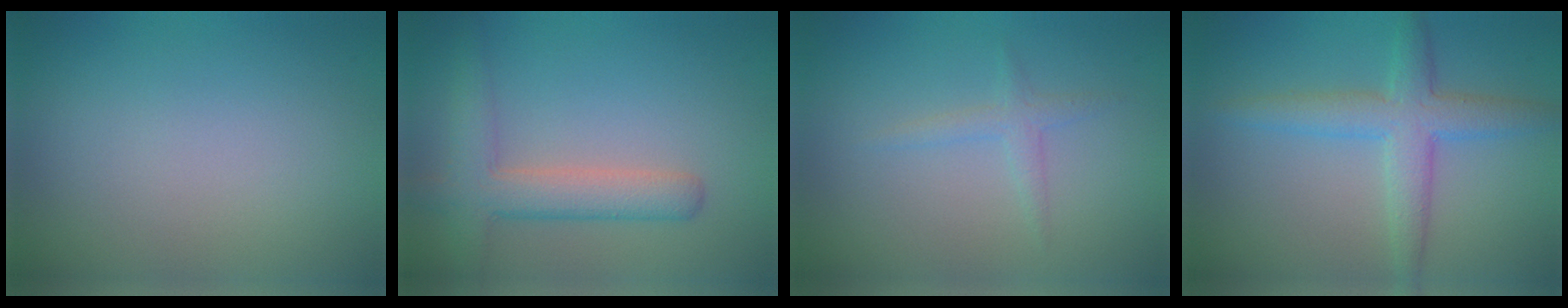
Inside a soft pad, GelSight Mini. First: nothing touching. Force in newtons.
{"total": 4.3, "press": 4.3, "slide": 0.3}
{"total": 0.7, "press": 0.6, "slide": 0.1}
{"total": 4.1, "press": 4.1, "slide": 0.1}